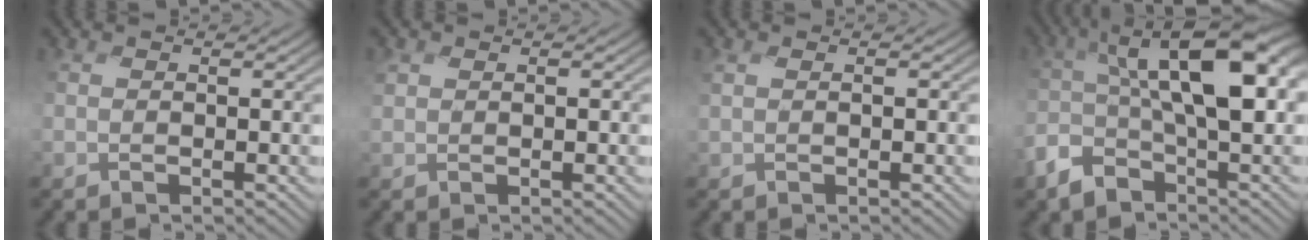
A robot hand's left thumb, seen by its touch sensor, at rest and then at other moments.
{"total": 1.5, "force": [0.3, 1.3, 0.6], "torque": [-0.025, -0.001, 0.006]}
{"total": 1.2, "force": [0.1, 0.7, 1.0], "torque": [-0.024, -0.001, 0.004]}
{"total": 11.8, "force": [-3.1, 5.8, 9.9], "torque": [-0.157, 0.009, -0.078]}